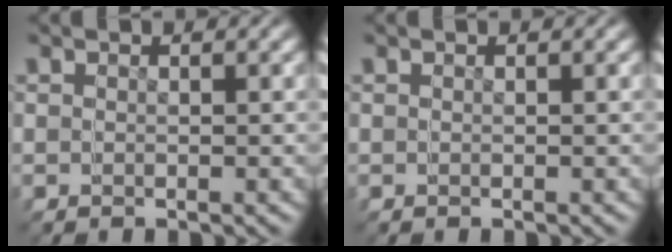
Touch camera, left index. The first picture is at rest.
{"total": 0.0}